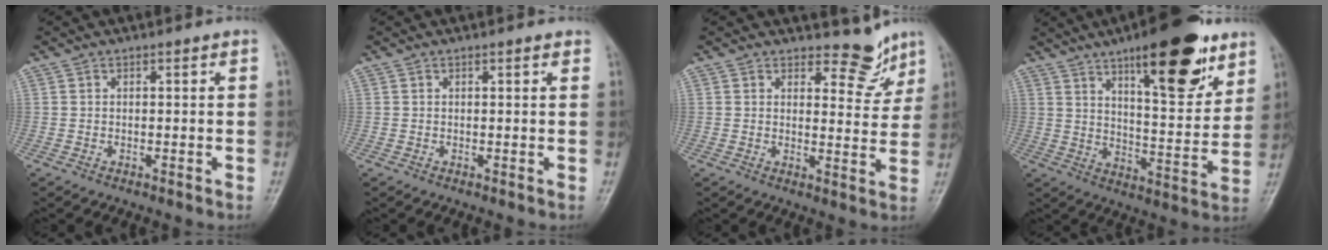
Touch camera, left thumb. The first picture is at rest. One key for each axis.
{"total": 1.0, "fx": 0.8, "fy": 0.3, "fz": 0.6, "tx": -0.007, "ty": -0.001, "tz": 0.007}
{"total": 6.3, "fx": 5.4, "fy": 2.9, "fz": 1.3, "tx": 0.011, "ty": -0.049, "tz": 0.068}
{"total": 20.4, "fx": 12.1, "fy": 6.6, "fz": 15.0, "tx": -0.177, "ty": -0.062, "tz": 0.185}